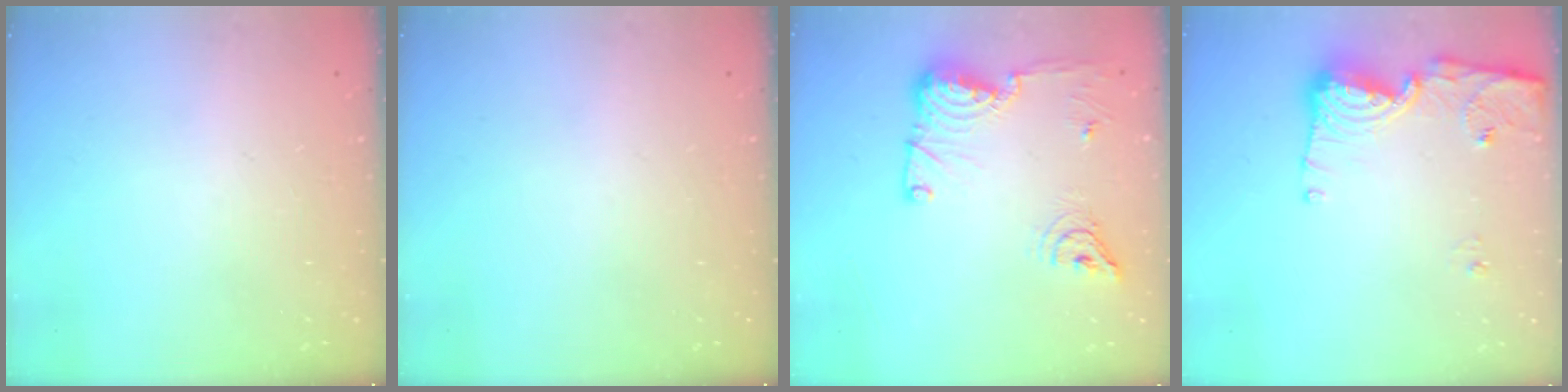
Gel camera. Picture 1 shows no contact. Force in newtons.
{"total": 0.0}
{"total": 14.7, "press": 14.6, "slide": 2.1}
{"total": 11.7, "press": 11.6, "slide": 1.1}